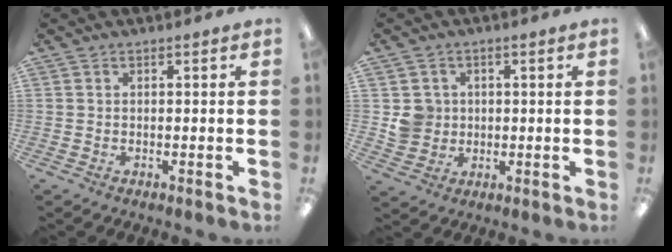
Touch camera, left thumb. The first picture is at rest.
{"total": 5.4, "force": [0.6, 5.3, 0.7], "torque": [-0.005, 0.004, 0.012]}